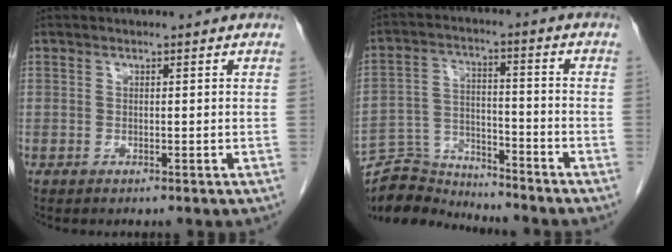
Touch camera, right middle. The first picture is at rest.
{"total": 9.9, "force": [-9.8, 1.3, -0.4], "torque": [0.005, 0.022, -0.180]}